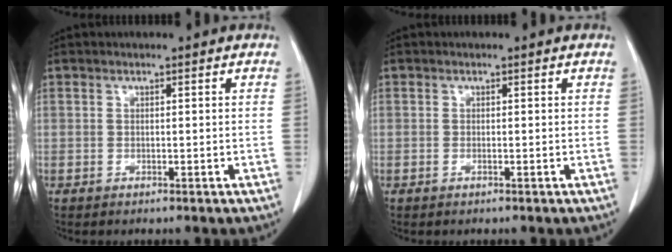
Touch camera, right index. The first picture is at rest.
{"total": 0.0}